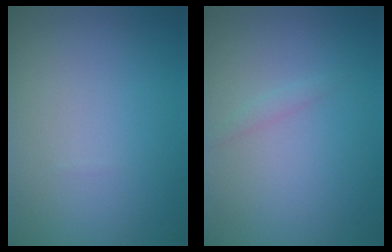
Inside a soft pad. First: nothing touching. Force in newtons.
{"total": 0.7, "press": 0.7, "slide": 0.0}